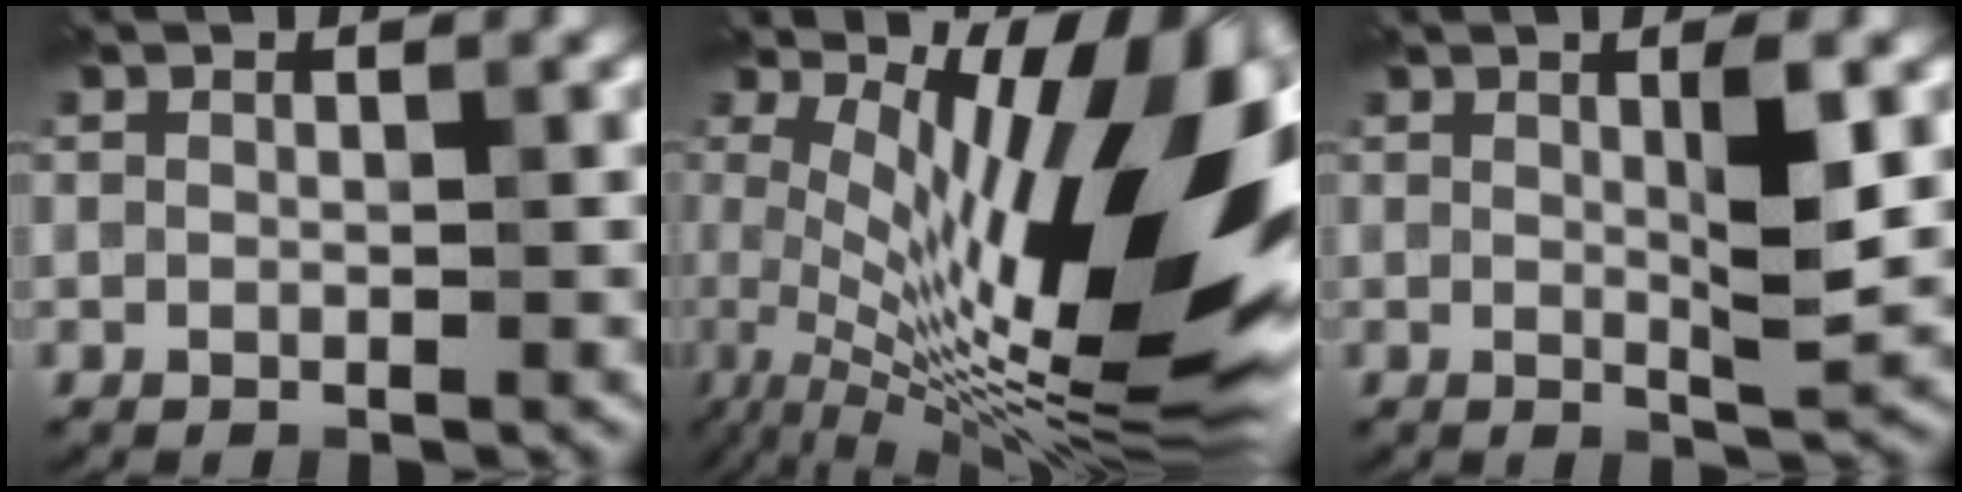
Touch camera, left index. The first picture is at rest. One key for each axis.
{"total": 16.2, "fx": 2.3, "fy": 5.9, "fz": 15.0, "tx": -0.213, "ty": 0.001, "tz": 0.039}
{"total": 3.6, "fx": 0.7, "fy": 0.5, "fz": 3.5, "tx": -0.058, "ty": -0.005, "tz": 0.010}